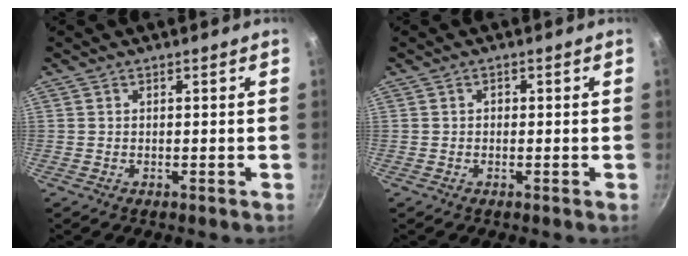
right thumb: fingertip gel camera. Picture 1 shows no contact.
{"total": 0.7, "force": [-0.1, 0.6, 0.4], "torque": [0.001, 0.003, -0.005]}